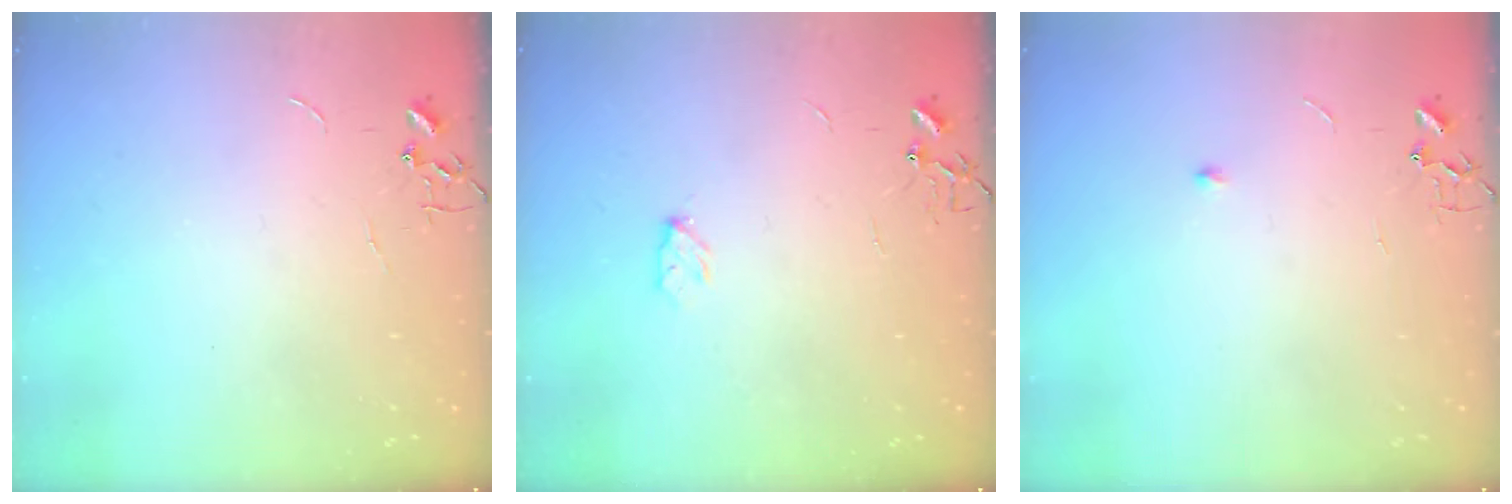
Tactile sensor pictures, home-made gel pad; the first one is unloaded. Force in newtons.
{"total": 4.0, "press": 3.9, "slide": 0.5}
{"total": 4.6, "press": 4.5, "slide": 0.7}